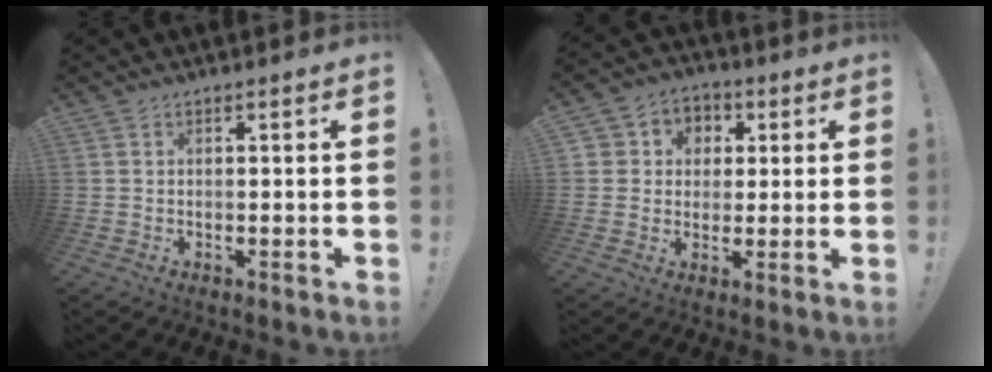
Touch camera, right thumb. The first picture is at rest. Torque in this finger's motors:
{"motor_torque": [0.00, 0.01, 0.18, 0.22, 0.00]}